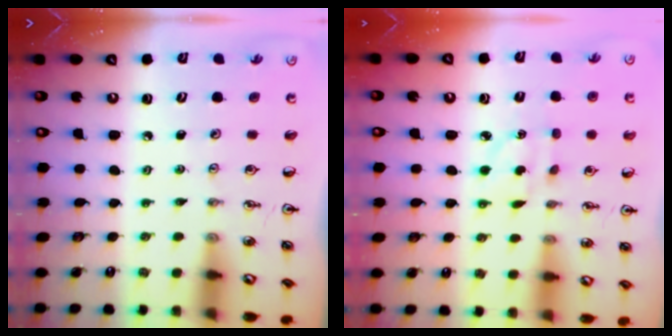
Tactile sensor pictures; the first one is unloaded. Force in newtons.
{"total": 4.3, "press": 4.2, "slide": 0.7}